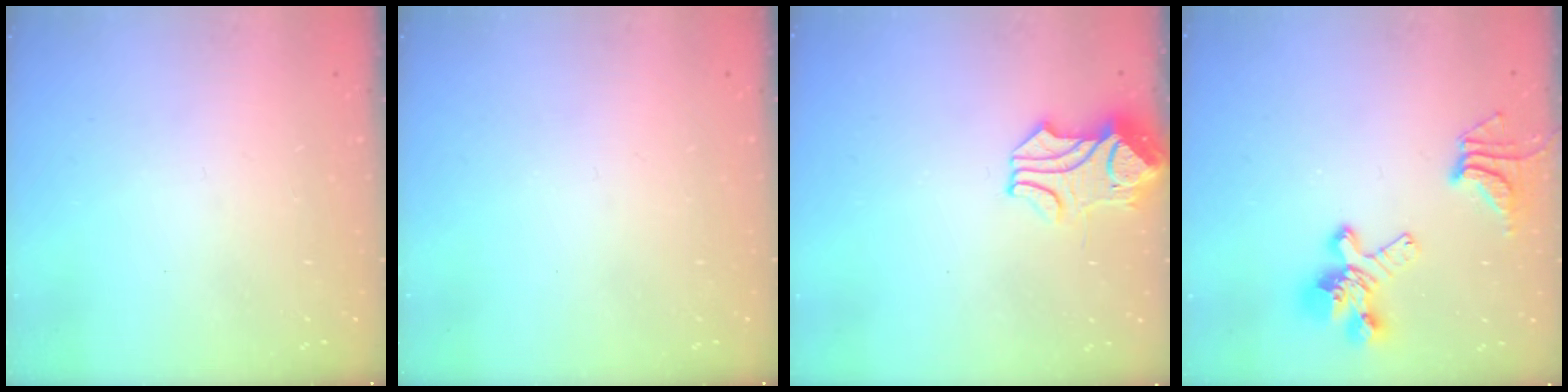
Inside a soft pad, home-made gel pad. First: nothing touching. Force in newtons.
{"total": 0.0}
{"total": 1.0, "press": 0.7, "slide": 0.7}
{"total": 6.4, "press": 6.0, "slide": 2.1}